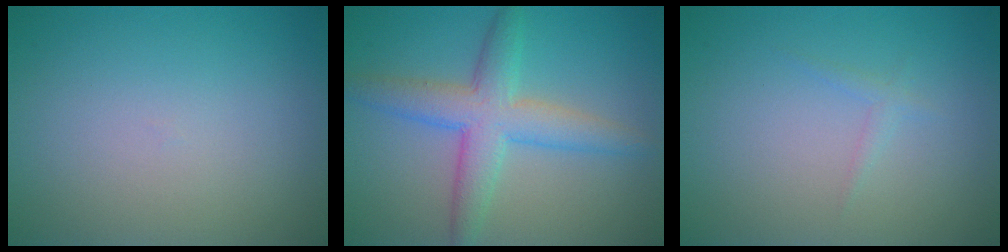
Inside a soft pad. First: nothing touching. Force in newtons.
{"total": 5.3, "press": 5.3, "slide": 0.0}
{"total": 0.8, "press": 0.8, "slide": 0.1}